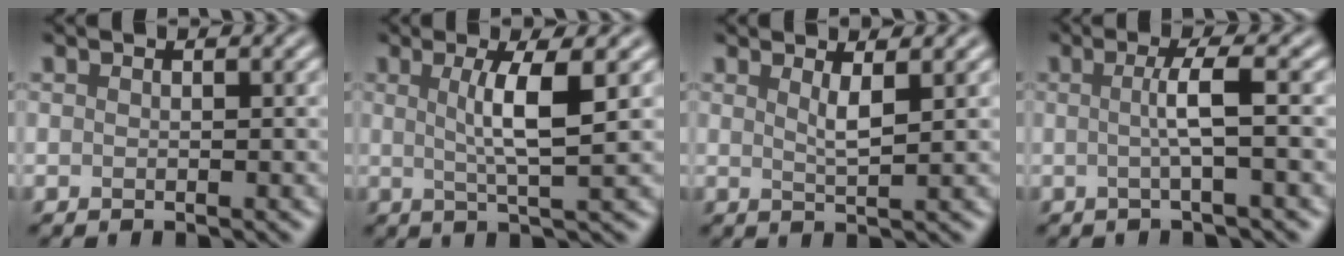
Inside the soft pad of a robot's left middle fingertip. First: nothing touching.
{"total": 4.3, "force": [1.0, 0.7, 4.2], "torque": [-0.067, -0.001, 0.017]}
{"total": 1.8, "force": [0.9, 0.4, 1.5], "torque": [-0.023, -0.003, 0.013]}
{"total": 2.8, "force": [0.0, 0.4, 2.8], "torque": [-0.051, -0.002, -0.006]}